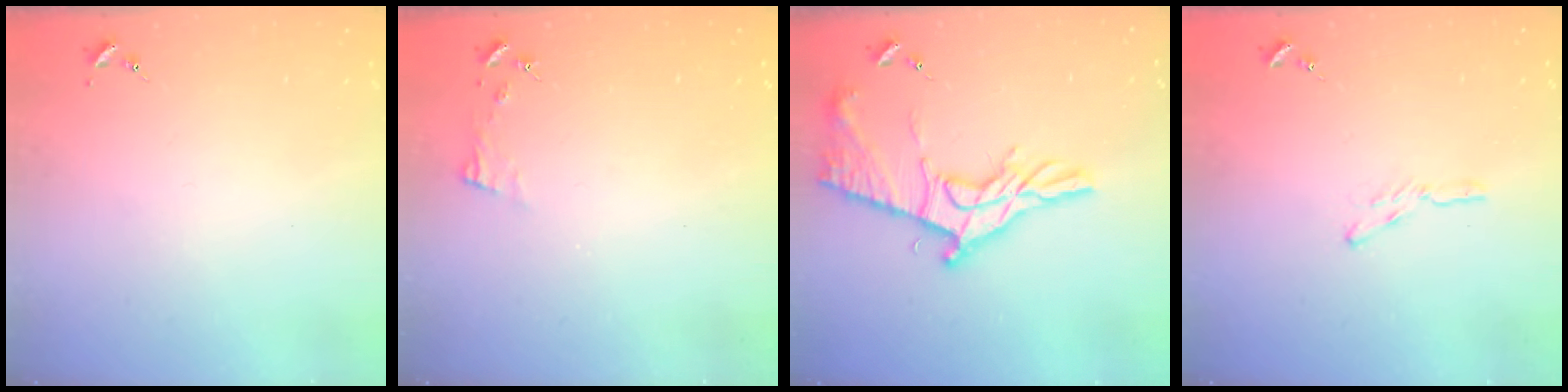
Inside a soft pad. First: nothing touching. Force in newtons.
{"total": 4.7, "press": 4.6, "slide": 0.6}
{"total": 18.0, "press": 17.9, "slide": 1.2}
{"total": 3.9, "press": 3.9, "slide": 0.4}